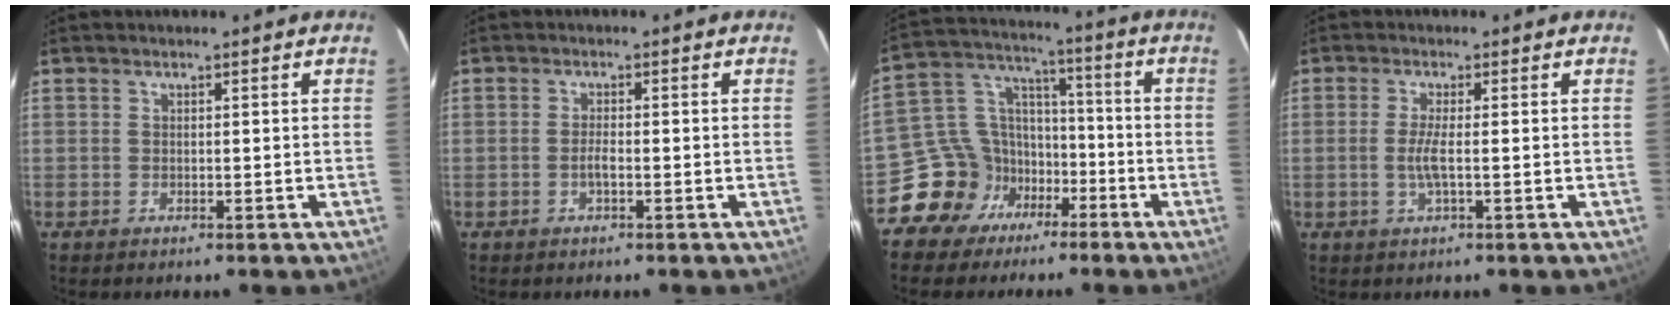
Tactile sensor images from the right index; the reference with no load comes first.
{"total": 1.6, "force": [-0.7, 0.2, 1.4], "torque": [-0.028, 0.002, -0.014]}
{"total": 11.6, "force": [-6.8, 9.1, 2.4], "torque": [-0.057, 0.059, -0.112]}
{"total": 3.3, "force": [-0.7, -0.1, 3.2], "torque": [-0.062, -0.005, -0.014]}